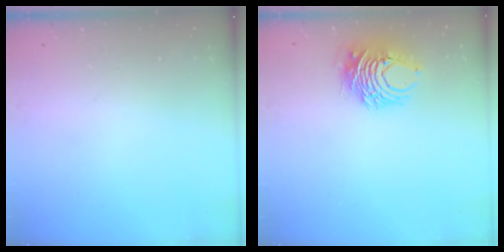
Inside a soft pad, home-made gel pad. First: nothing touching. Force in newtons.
{"total": 8.9, "press": 8.9, "slide": 0.7}